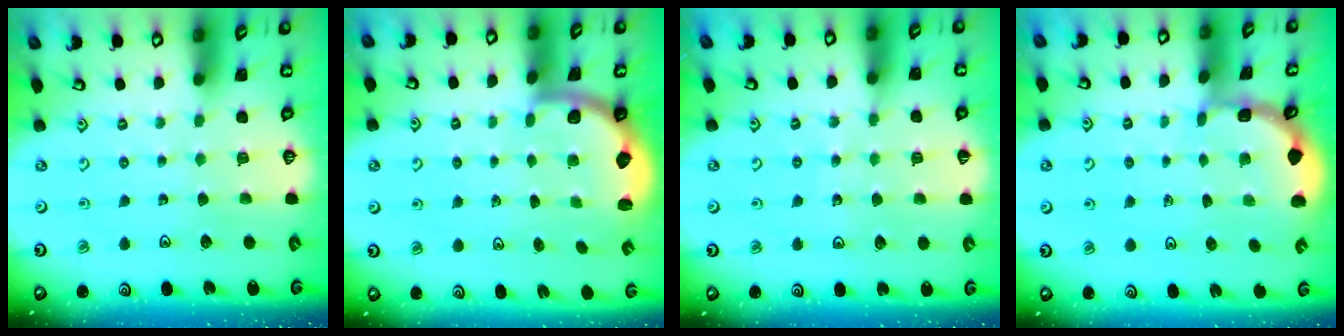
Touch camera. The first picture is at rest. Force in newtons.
{"total": 2.2, "press": 2.1, "slide": 0.7}
{"total": 4.9, "press": 4.8, "slide": 1.0}
{"total": 1.7, "press": 1.7, "slide": 0.2}